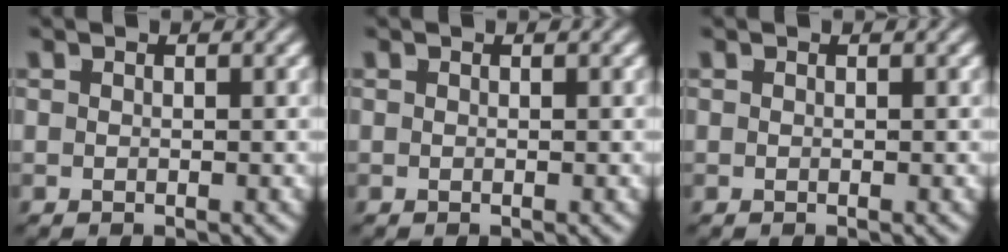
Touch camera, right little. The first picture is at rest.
{"total": 0.0}
{"total": 0.0}